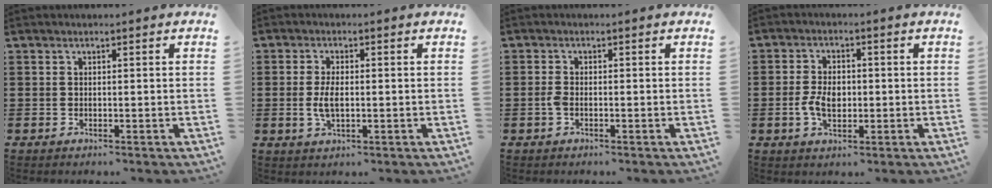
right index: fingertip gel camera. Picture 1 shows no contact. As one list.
[{"total": 3.8, "force": [-0.3, 1.8, 3.4], "torque": [-0.078, -0.002, -0.011]}, {"total": 1.5, "force": [-0.6, 0.6, 1.2], "torque": [-0.031, -0.003, -0.014]}, {"total": 4.4, "force": [-0.6, 2.8, 3.3], "torque": [-0.063, 0.003, -0.015]}]